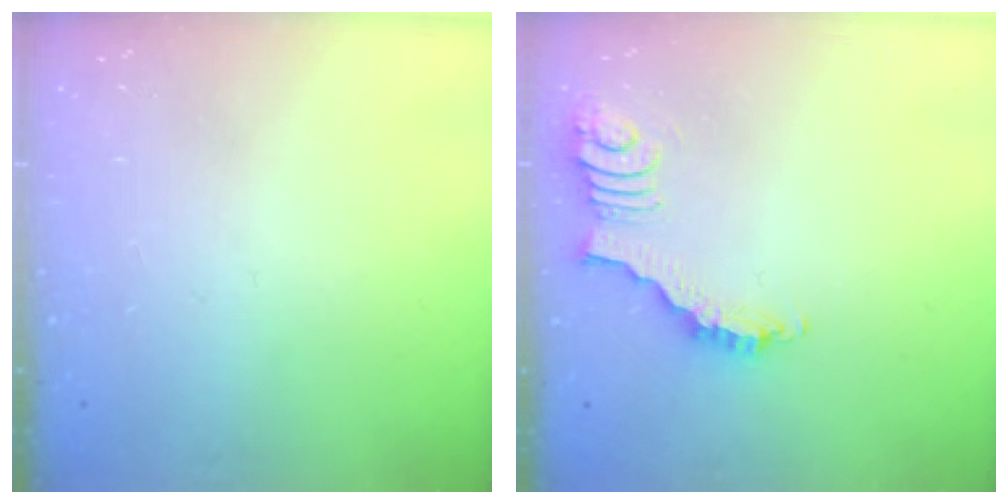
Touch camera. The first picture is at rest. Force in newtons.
{"total": 3.5, "press": 3.5, "slide": 0.4}